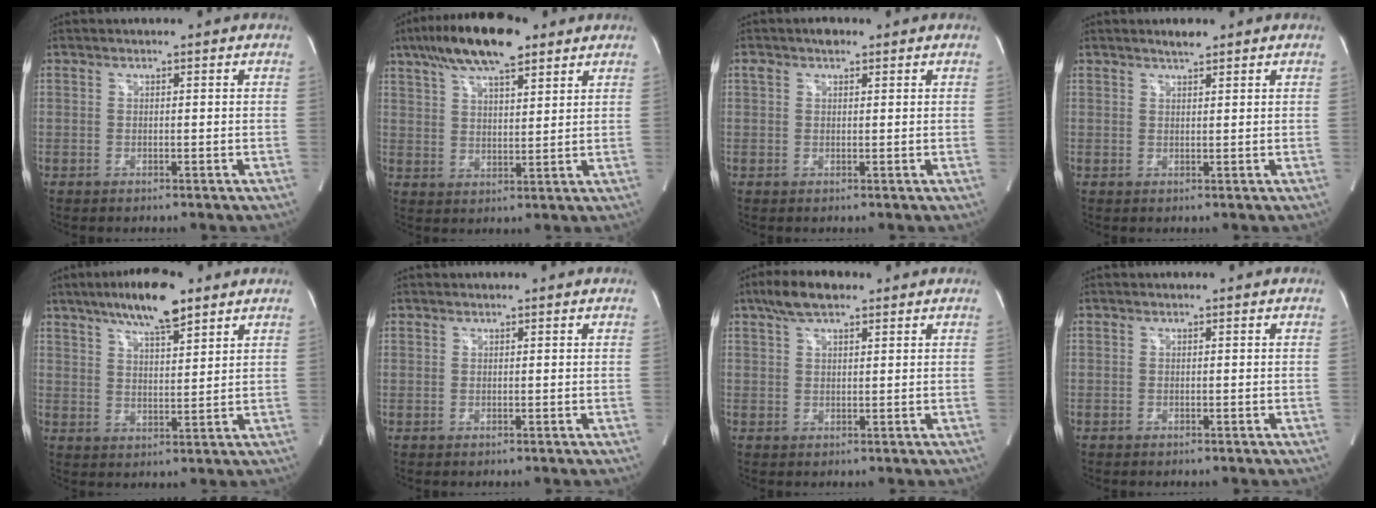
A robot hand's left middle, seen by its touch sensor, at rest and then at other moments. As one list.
[{"total": 13.1, "force": [8.9, 3.6, 8.9], "torque": [-0.169, 0.022, 0.157]}, {"total": 2.3, "force": [1.5, 1.0, 1.4], "torque": [-0.038, 0.018, 0.030]}, {"total": 1.7, "force": [1.5, 0.1, 0.8], "torque": [-0.024, 0.000, 0.030]}, {"total": 10.6, "force": [7.4, 2.1, 7.4], "torque": [-0.133, 0.007, 0.126]}, {"total": 0.6, "force": [0.5, 0.4, 0.0], "torque": [-0.001, 0.003, 0.008]}, {"total": 5.7, "force": [3.9, 1.9, 3.6], "torque": [-0.077, 0.017, 0.071]}, {"total": 0.0}]